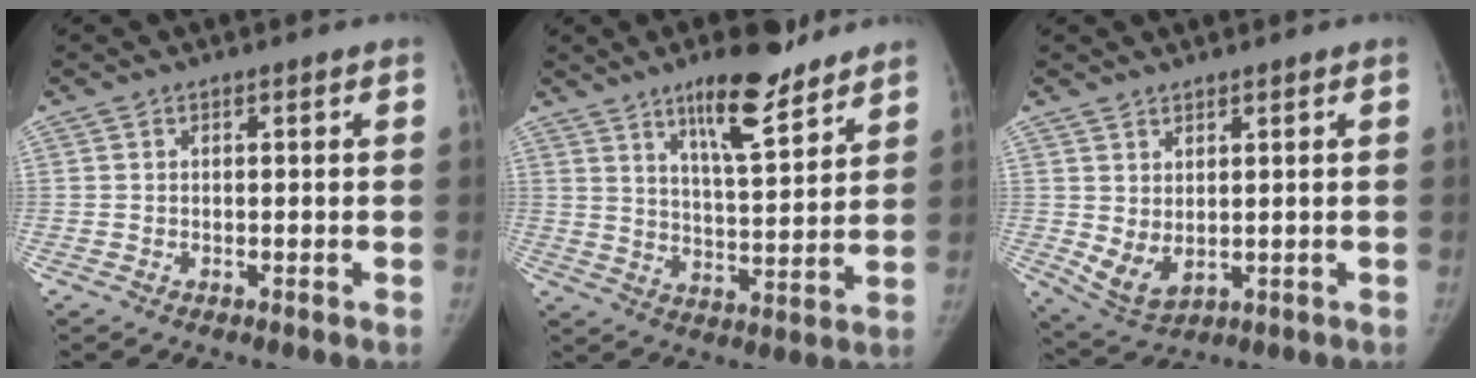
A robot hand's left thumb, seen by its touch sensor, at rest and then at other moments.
{"total": 13.1, "force": [9.1, 3.5, 8.8], "torque": [-0.120, -0.061, 0.149]}
{"total": 5.6, "force": [0.9, 3.1, 4.6], "torque": [-0.086, -0.015, 0.036]}